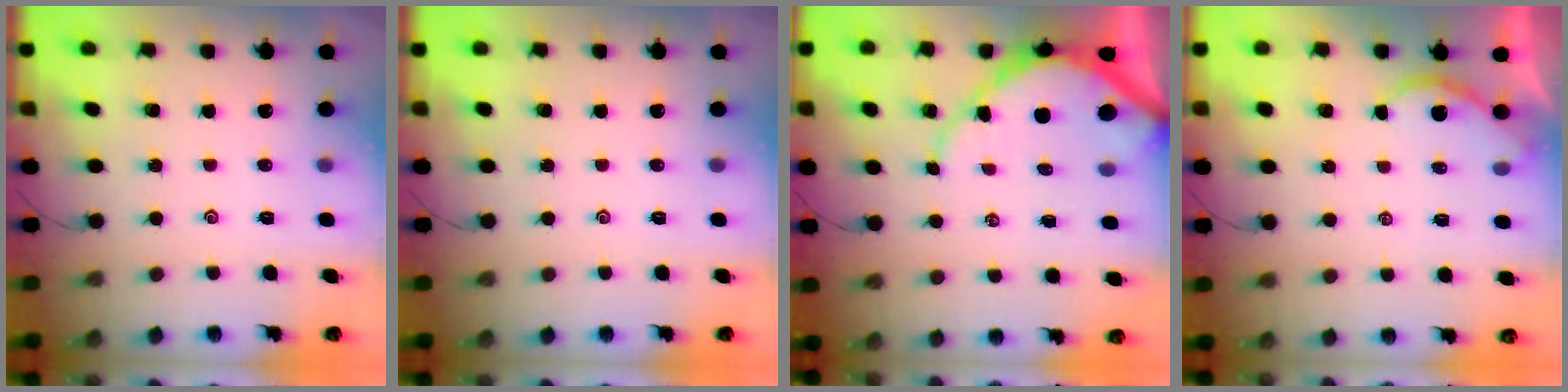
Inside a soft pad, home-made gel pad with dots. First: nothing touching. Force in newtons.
{"total": 0.0}
{"total": 10.4, "press": 10.3, "slide": 1.0}
{"total": 1.3, "press": 1.3, "slide": 0.2}